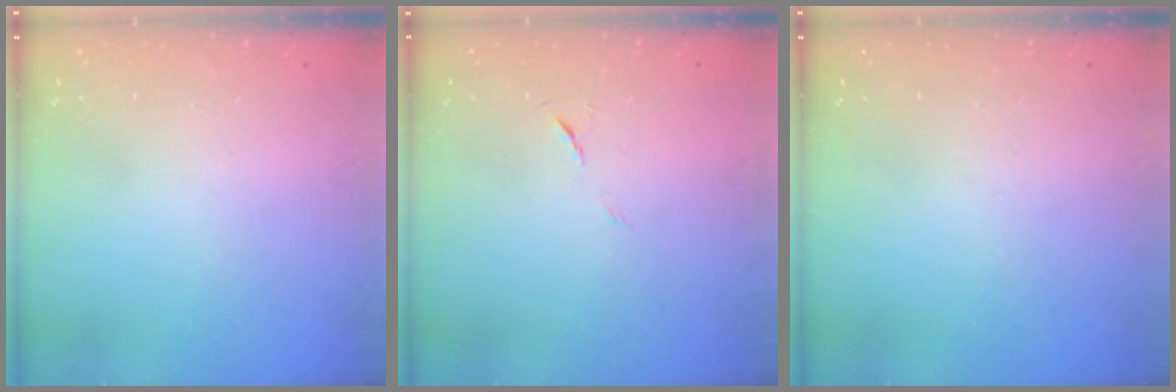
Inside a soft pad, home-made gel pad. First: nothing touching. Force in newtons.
{"total": 5.1, "press": 4.7, "slide": 2.1}
{"total": 0.0}